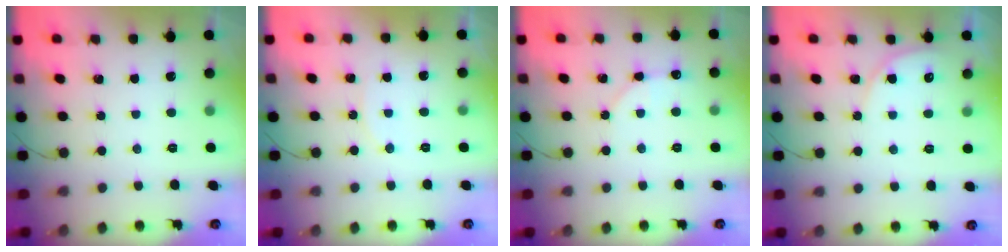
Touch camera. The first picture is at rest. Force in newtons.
{"total": 4.6, "press": 4.5, "slide": 0.5}
{"total": 5.2, "press": 4.7, "slide": 2.2}
{"total": 4.6, "press": 4.6, "slide": 0.3}